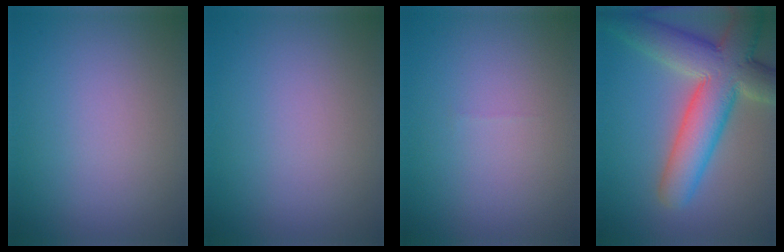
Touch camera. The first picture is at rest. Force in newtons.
{"total": 0.0}
{"total": 0.0}
{"total": 10.1, "press": 10.1, "slide": 0.7}